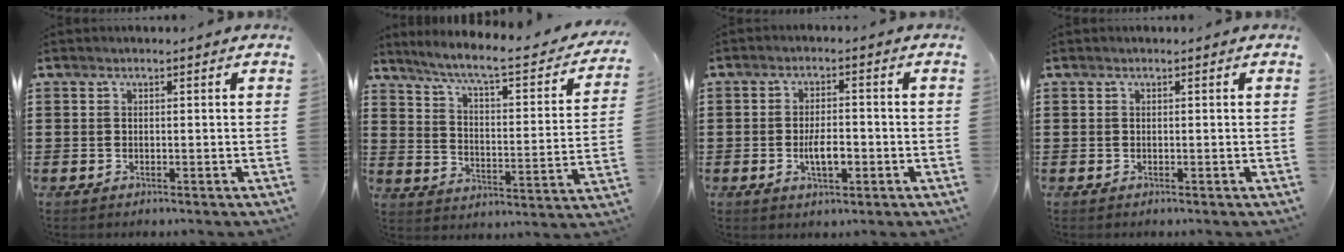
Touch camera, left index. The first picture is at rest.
{"total": 6.4, "force": [5.1, 0.1, 3.9], "torque": [-0.096, -0.038, 0.078]}
{"total": 4.7, "force": [-1.2, 1.9, 4.1], "torque": [-0.069, 0.005, -0.020]}
{"total": 0.0}